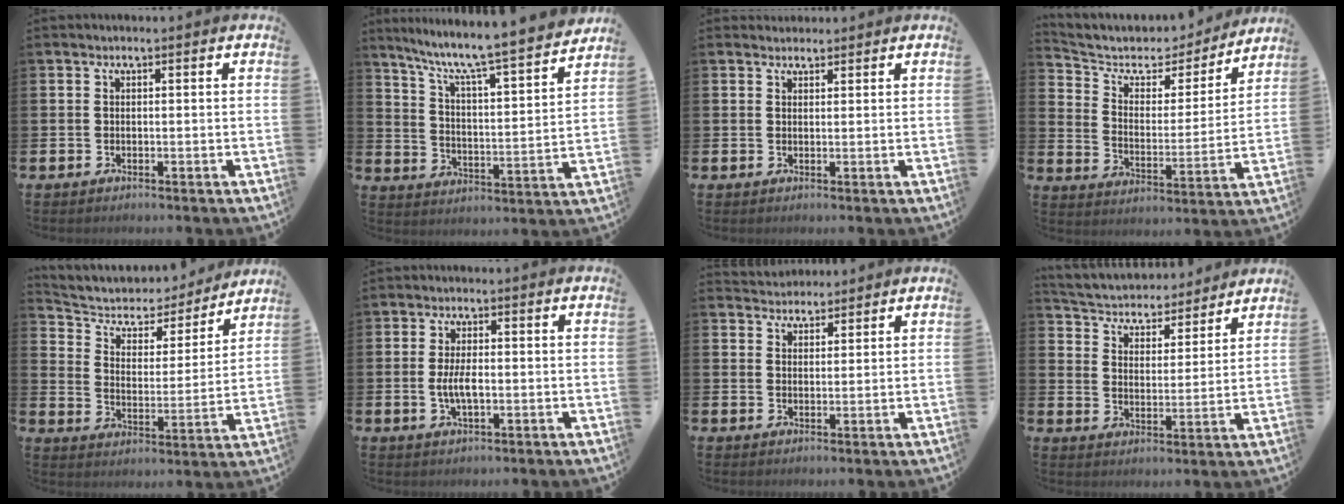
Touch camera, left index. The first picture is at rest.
{"total": 8.0, "force": [7.4, 0.1, 3.1], "torque": [-0.087, -0.067, 0.120]}
{"total": 1.9, "force": [1.8, 0.6, -0.1], "torque": [0.008, -0.006, 0.032]}
{"total": 6.0, "force": [5.0, 3.0, 1.4], "torque": [-0.064, -0.034, 0.081]}
{"total": 5.2, "force": [4.4, 2.6, 1.0], "torque": [-0.052, -0.033, 0.069]}
{"total": 3.5, "force": [-0.6, 2.2, 2.7], "torque": [-0.033, -0.002, -0.018]}
{"total": 3.3, "force": [3.2, 0.9, -0.3], "torque": [-0.003, -0.012, 0.059]}
{"total": 4.6, "force": [4.3, 1.5, 0.2], "torque": [-0.035, -0.040, 0.069]}